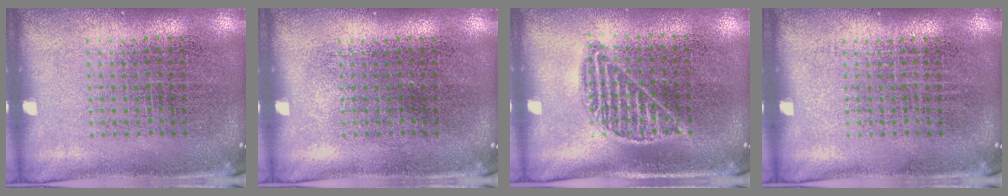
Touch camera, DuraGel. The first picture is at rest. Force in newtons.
{"total": 0.0}
{"total": 0.9, "press": 0.9, "slide": 0.4}
{"total": 0.0}